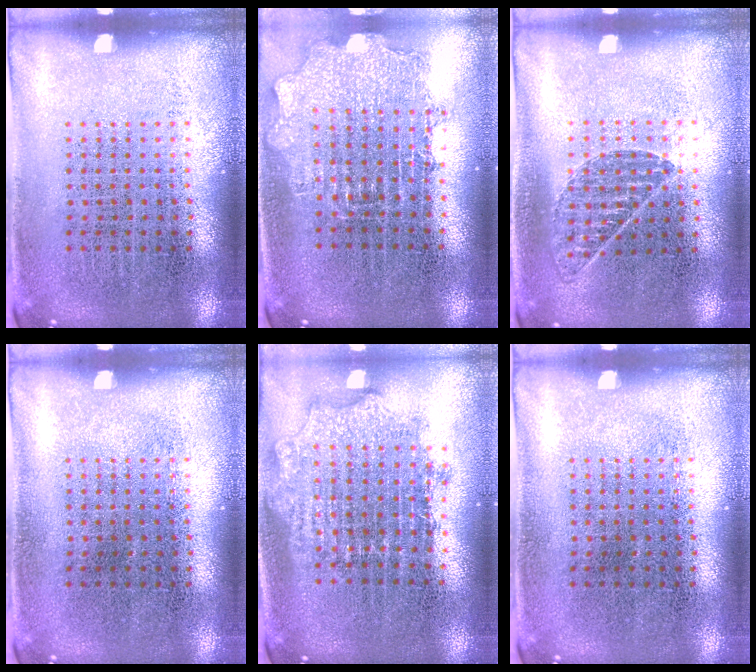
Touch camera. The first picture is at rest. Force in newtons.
{"total": 1.6, "press": 1.3, "slide": 0.8}
{"total": 0.8, "press": 0.8, "slide": 0.1}
{"total": 0.0}
{"total": 1.9, "press": 1.5, "slide": 1.1}
{"total": 0.0}